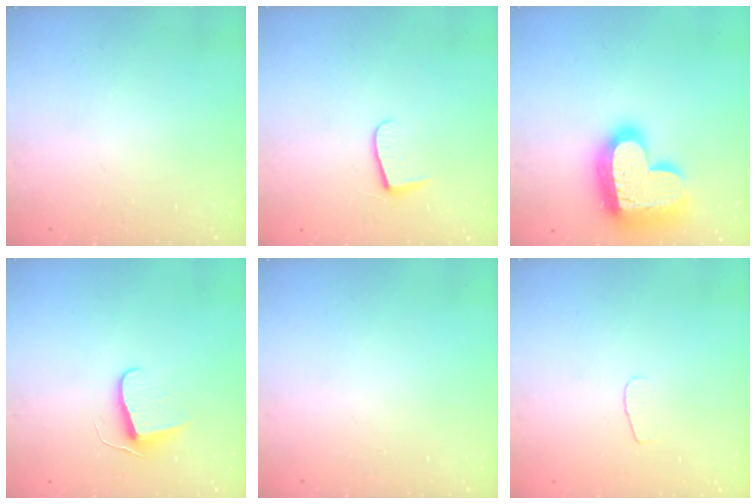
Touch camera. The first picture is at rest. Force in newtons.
{"total": 6.5, "press": 6.5, "slide": 0.8}
{"total": 23.4, "press": 23.3, "slide": 1.7}
{"total": 7.5, "press": 7.4, "slide": 0.6}
{"total": 0.0}
{"total": 3.4, "press": 3.4, "slide": 0.4}